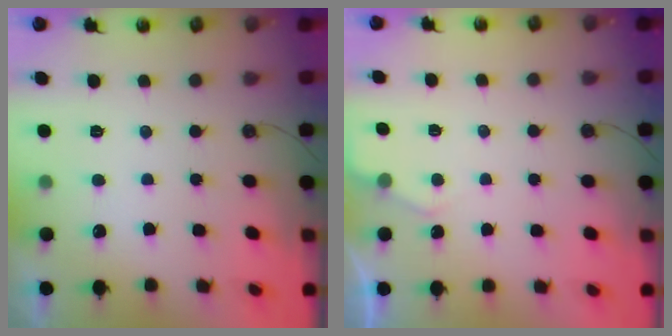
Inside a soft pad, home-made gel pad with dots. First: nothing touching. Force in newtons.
{"total": 3.2, "press": 3.2, "slide": 0.6}